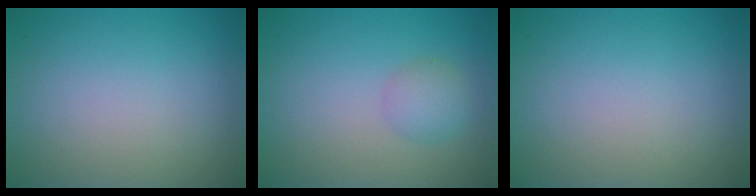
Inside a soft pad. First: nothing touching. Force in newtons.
{"total": 2.0, "press": 2.0, "slide": 0.0}
{"total": 0.0}